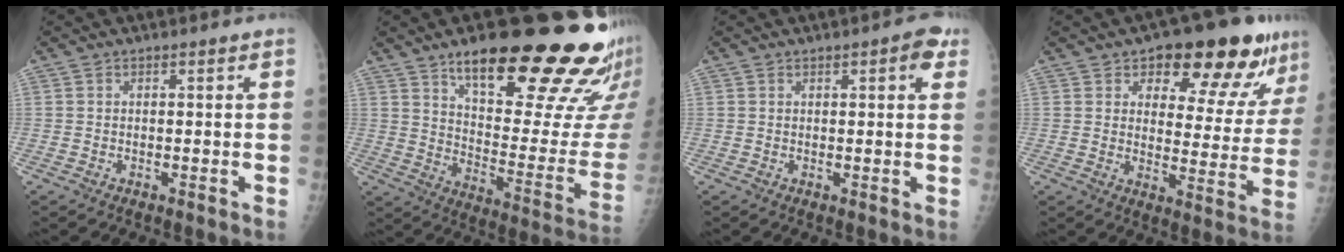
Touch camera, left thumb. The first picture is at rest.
{"total": 29.9, "force": [19.4, 9.0, 20.9], "torque": [-0.239, -0.083, 0.279]}
{"total": 3.8, "force": [1.7, 1.3, 3.1], "torque": [-0.028, -0.002, 0.016]}
{"total": 17.7, "force": [10.9, 7.7, 11.6], "torque": [-0.098, -0.041, 0.148]}